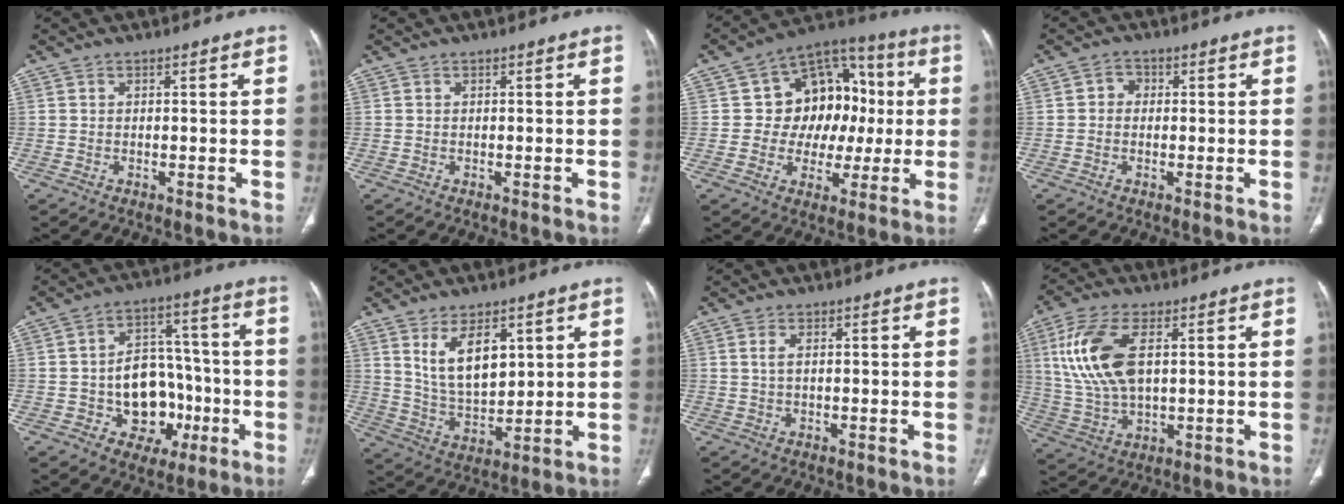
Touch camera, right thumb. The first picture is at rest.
{"total": 0.0}
{"total": 15.8, "force": [1.3, 12.6, 9.5], "torque": [-0.064, 0.031, 0.021]}
{"total": 2.1, "force": [0.0, 1.9, 1.0], "torque": [-0.004, 0.007, -0.005]}
{"total": 13.9, "force": [-3.5, 10.5, 8.3], "torque": [-0.070, 0.043, -0.042]}
{"total": 10.4, "force": [4.6, 5.4, 7.6], "torque": [-0.115, -0.032, 0.099]}
{"total": 1.5, "force": [0.5, 0.5, 1.3], "torque": [-0.035, 0.004, 0.014]}
{"total": 14.3, "force": [3.5, 7.3, 11.8], "torque": [-0.256, -0.007, 0.075]}